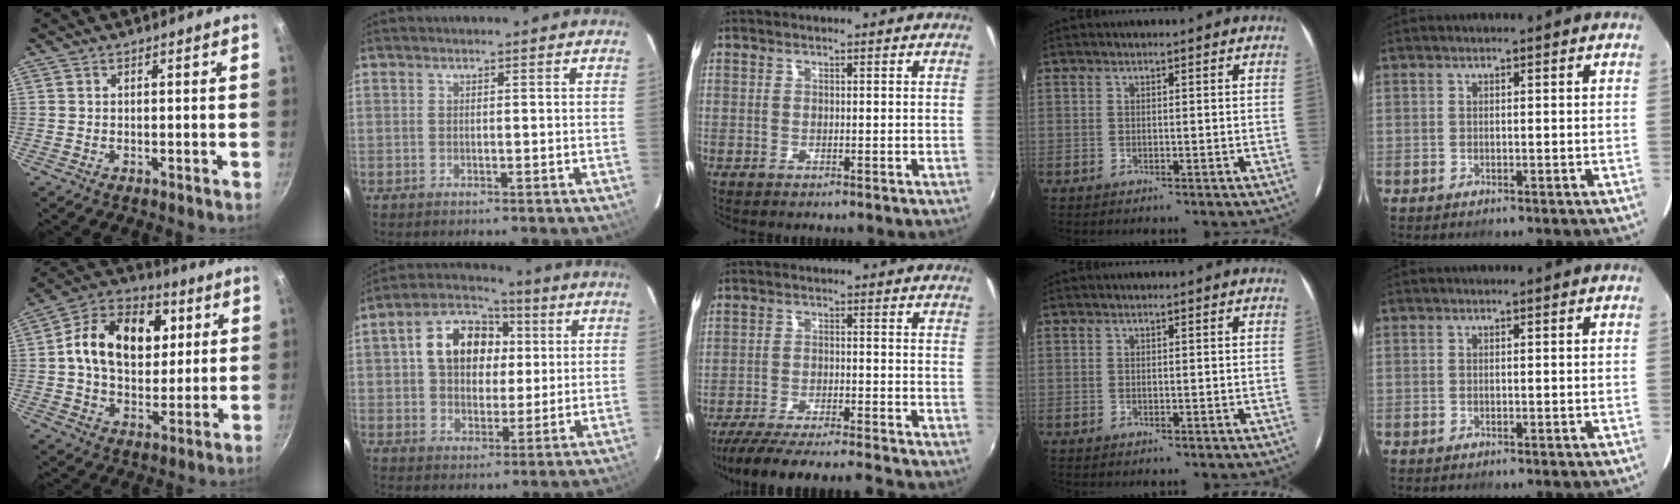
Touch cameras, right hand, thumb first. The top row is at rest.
{"thumb": {"total": 18.9, "force": [4.2, 13.2, 12.9], "torque": [-0.175, 0.010, 0.055]}, "index": {"total": 12.7, "force": [2.8, 9.3, 8.2], "torque": [-0.162, 0.042, 0.050]}, "middle": {"total": 15.6, "force": [-14.1, 0.6, 6.6], "torque": [-0.135, -0.018, -0.224]}}